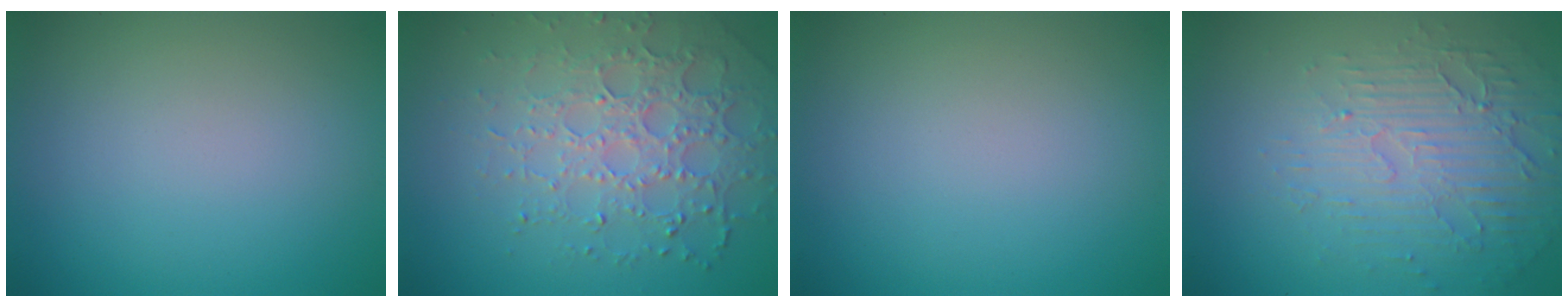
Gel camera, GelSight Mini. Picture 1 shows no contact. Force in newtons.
{"total": 4.9, "press": 4.3, "slide": 2.4}
{"total": 0.0}
{"total": 5.6, "press": 3.3, "slide": 4.5}